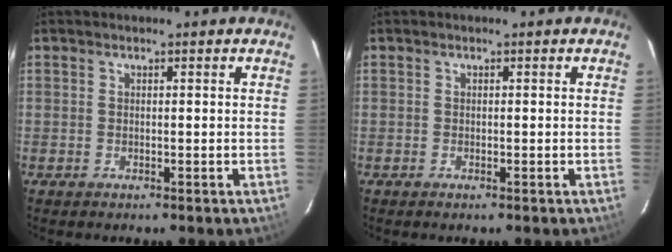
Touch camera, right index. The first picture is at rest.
{"total": 0.0}